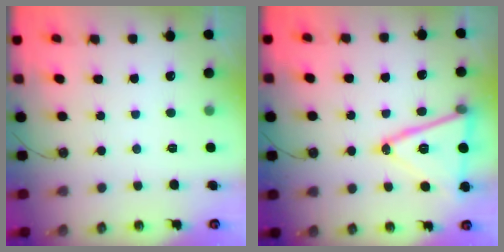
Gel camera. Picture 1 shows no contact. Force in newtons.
{"total": 17.5, "press": 17.2, "slide": 3.4}